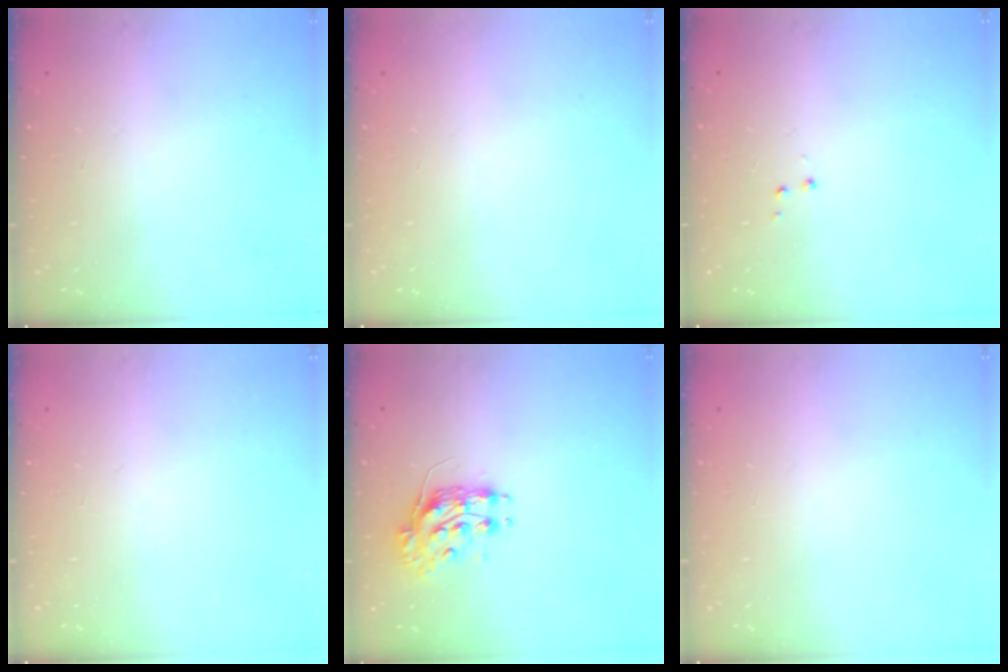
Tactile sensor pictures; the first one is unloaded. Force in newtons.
{"total": 0.0}
{"total": 2.9, "press": 2.8, "slide": 0.4}
{"total": 0.0}
{"total": 8.7, "press": 8.7, "slide": 0.4}
{"total": 0.0}